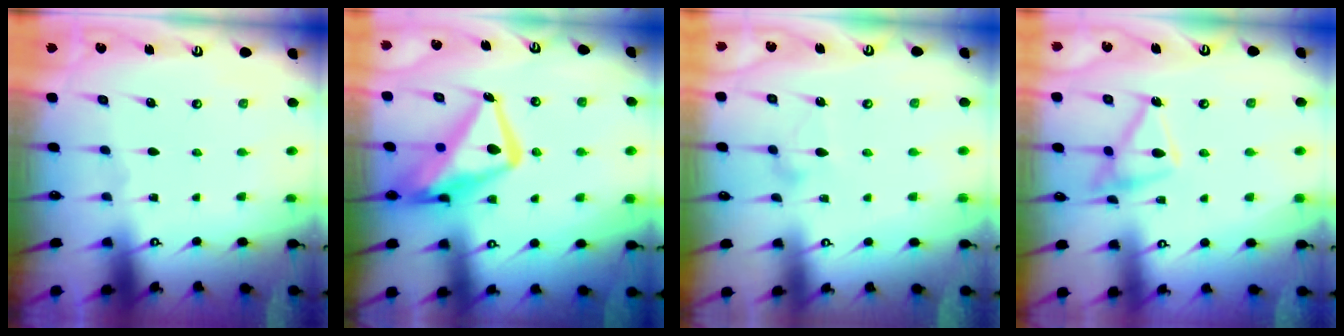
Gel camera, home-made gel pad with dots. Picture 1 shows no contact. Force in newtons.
{"total": 17.2, "press": 17.2, "slide": 1.6}
{"total": 7.4, "press": 7.4, "slide": 0.4}
{"total": 13.1, "press": 13.1, "slide": 0.6}